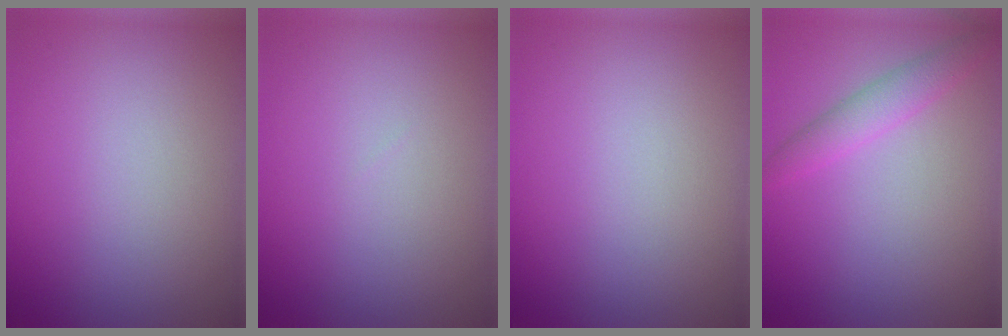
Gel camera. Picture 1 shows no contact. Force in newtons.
{"total": 0.0}
{"total": 0.0}
{"total": 2.3, "press": 2.3, "slide": 0.1}